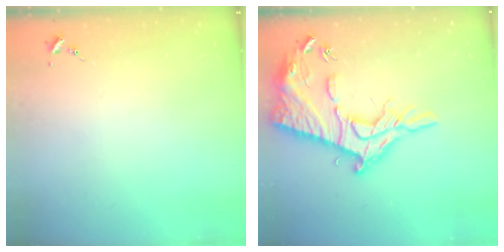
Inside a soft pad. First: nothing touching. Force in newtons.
{"total": 21.1, "press": 21.0, "slide": 1.6}